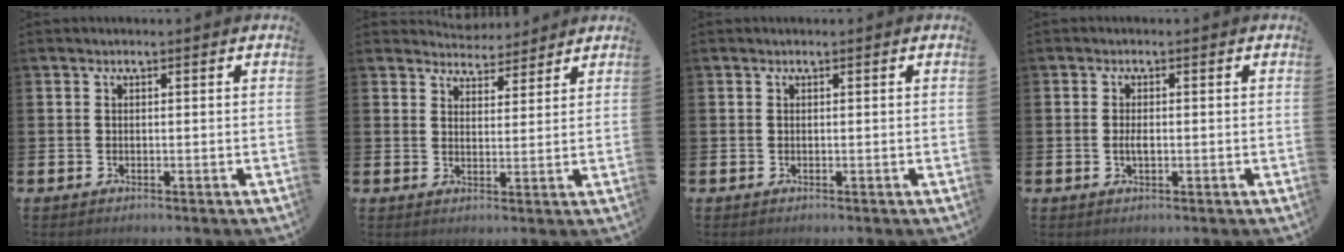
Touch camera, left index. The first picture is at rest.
{"total": 4.2, "force": [4.0, 1.0, -0.4], "torque": [0.000, -0.026, 0.073]}
{"total": 0.0}
{"total": 1.7, "force": [-0.1, 0.8, 1.5], "torque": [-0.029, 0.002, -0.004]}